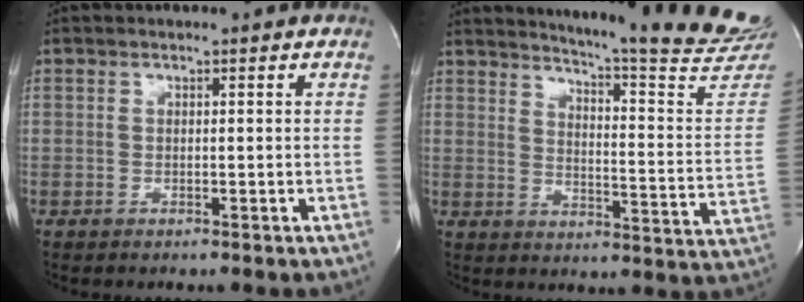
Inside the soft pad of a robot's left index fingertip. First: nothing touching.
{"total": 22.6, "force": [21.2, -0.5, 7.9], "torque": [-0.116, -0.133, 0.249]}